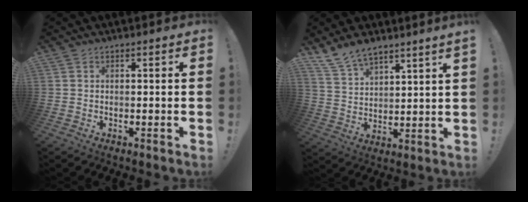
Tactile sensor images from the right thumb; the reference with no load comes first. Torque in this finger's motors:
{"motor_torque": [0.45, 0.52, 0.30, 0.30, 0.02]}